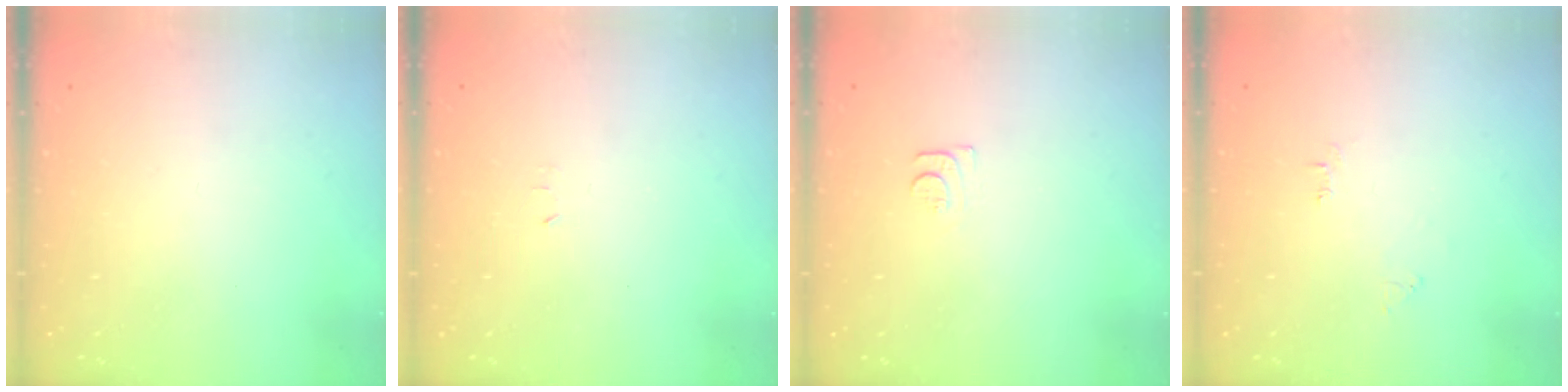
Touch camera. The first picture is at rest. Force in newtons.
{"total": 2.4, "press": 2.4, "slide": 0.4}
{"total": 5.9, "press": 5.8, "slide": 0.7}
{"total": 3.9, "press": 3.8, "slide": 0.5}